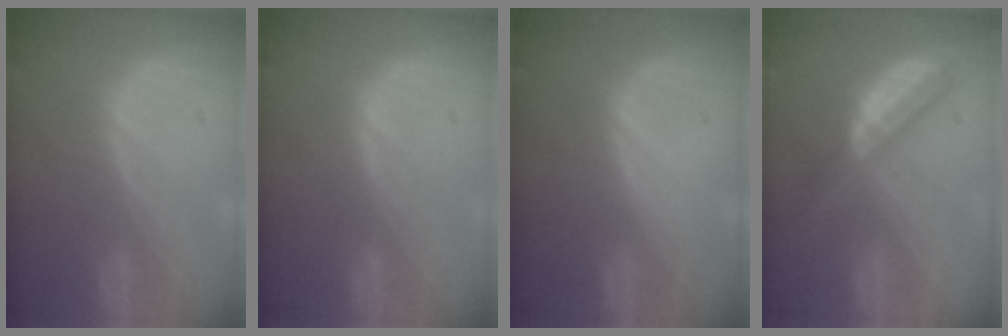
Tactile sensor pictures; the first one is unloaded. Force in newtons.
{"total": 1.0, "press": 1.0, "slide": 0.2}
{"total": 0.0}
{"total": 4.8, "press": 4.7, "slide": 1.0}